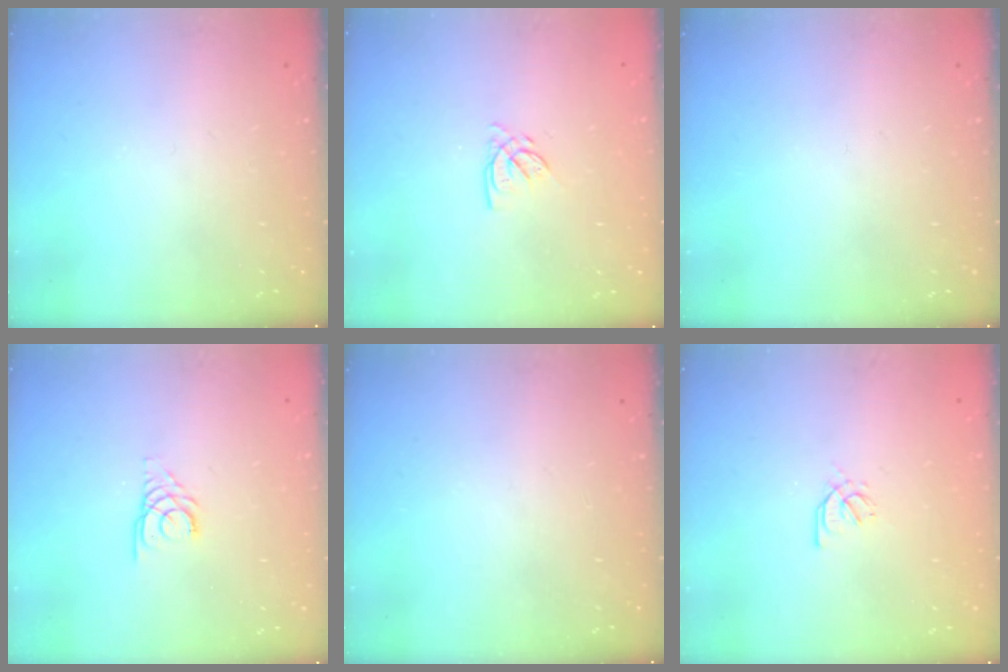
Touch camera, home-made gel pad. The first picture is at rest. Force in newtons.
{"total": 2.8, "press": 2.8, "slide": 0.1}
{"total": 0.0}
{"total": 2.7, "press": 2.7, "slide": 0.3}
{"total": 0.0}
{"total": 2.1, "press": 2.0, "slide": 0.7}